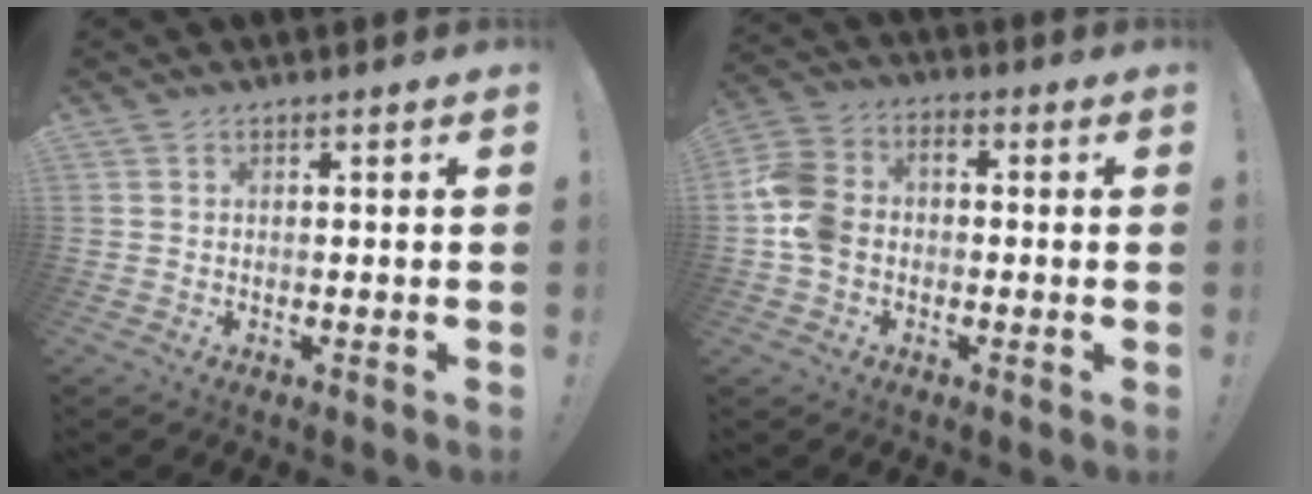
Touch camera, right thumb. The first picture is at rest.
{"total": 10.7, "force": [-2.9, 8.1, 6.2], "torque": [-0.130, 0.025, -0.054]}